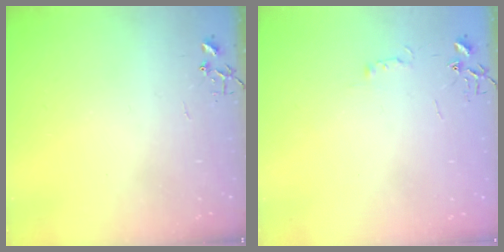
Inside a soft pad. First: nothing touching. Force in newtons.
{"total": 3.8, "press": 3.8, "slide": 0.5}